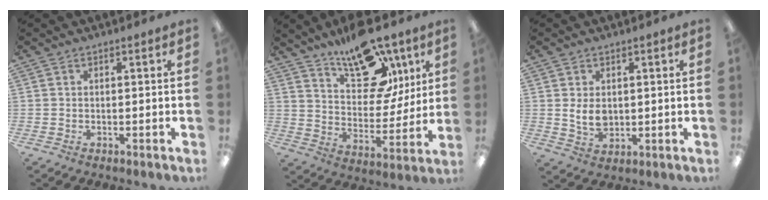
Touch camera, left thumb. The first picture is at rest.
{"total": 20.7, "force": [13.9, 10.3, 11.4], "torque": [-0.168, -0.083, 0.237]}
{"total": 5.1, "force": [0.7, 3.7, 3.5], "torque": [-0.074, -0.002, 0.011]}